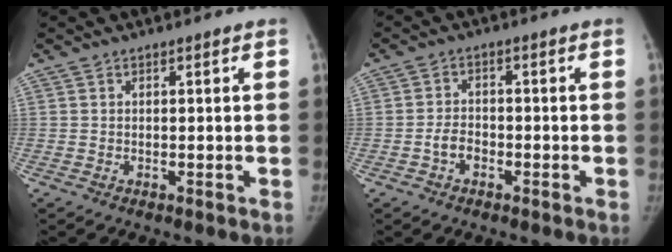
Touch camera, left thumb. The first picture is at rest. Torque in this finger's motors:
{"motor_torque": [-0.19, 0.21, 0.17, 0.31, 0.07]}